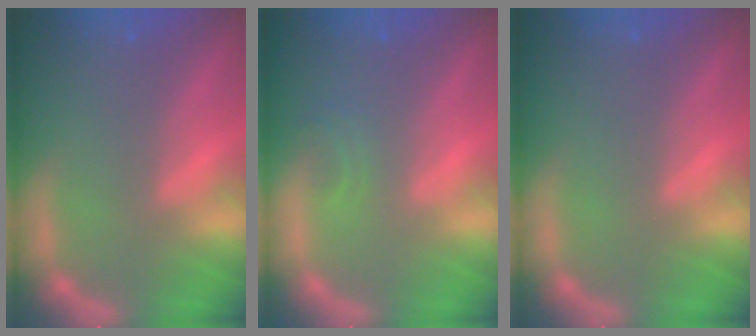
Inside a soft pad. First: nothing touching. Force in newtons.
{"total": 1.4}
{"total": 0.0}